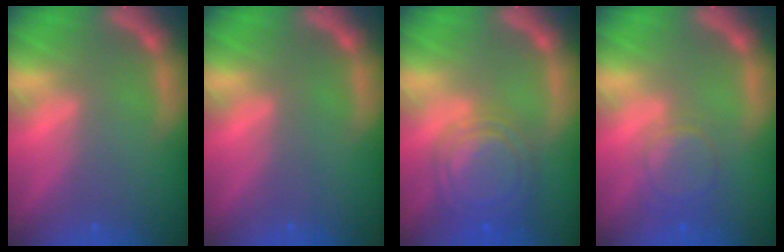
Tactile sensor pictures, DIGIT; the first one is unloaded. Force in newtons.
{"total": 0.0}
{"total": 8.0}
{"total": 4.0}